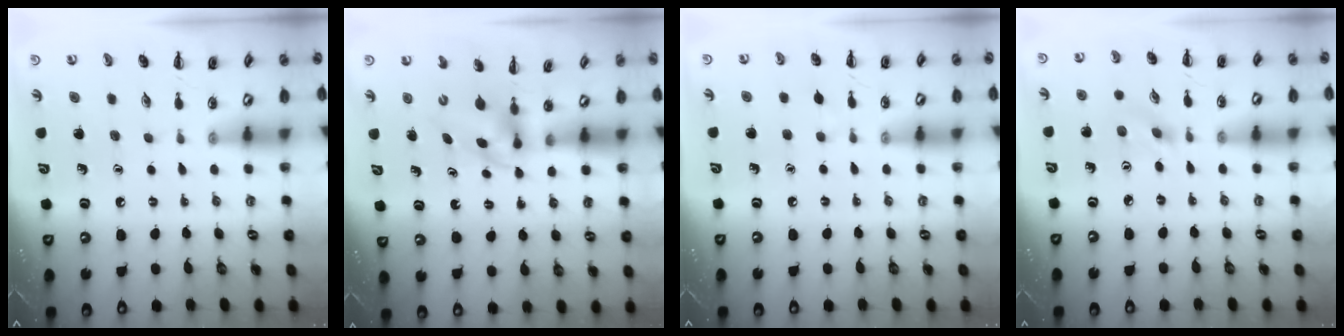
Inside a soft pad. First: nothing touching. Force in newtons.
{"total": 3.2, "press": 3.0, "slide": 1.1}
{"total": 2.2, "press": 1.9, "slide": 0.9}
{"total": 1.2, "press": 1.1, "slide": 0.3}